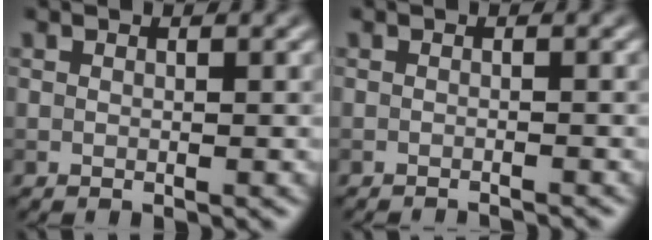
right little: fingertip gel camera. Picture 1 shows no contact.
{"total": 1.9, "force": [-1.8, 0.3, 0.7], "torque": [0.000, 0.000, -0.025]}